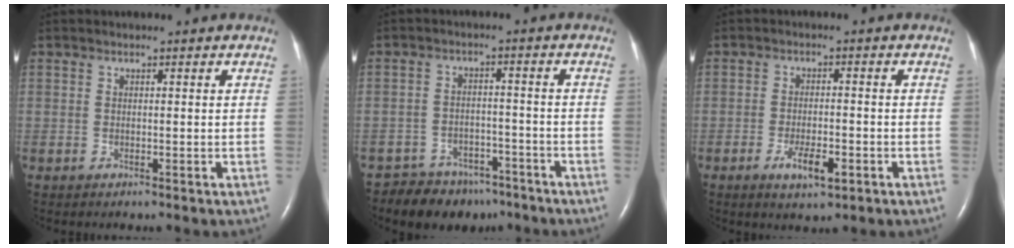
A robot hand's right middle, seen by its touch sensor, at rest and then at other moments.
{"total": 9.3, "force": [-7.6, 5.1, 1.5], "torque": [-0.013, 0.011, -0.106]}
{"total": 4.8, "force": [-2.2, 1.3, 4.0], "torque": [-0.077, -0.004, -0.033]}